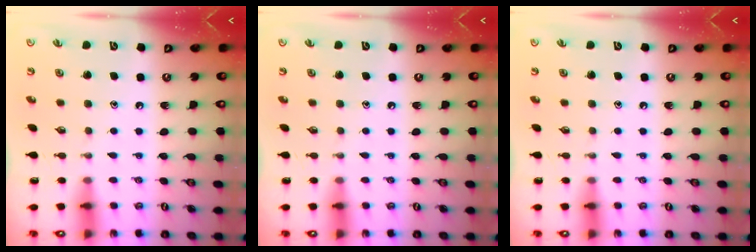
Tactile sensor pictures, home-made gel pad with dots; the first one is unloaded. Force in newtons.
{"total": 0.0}
{"total": 0.0}